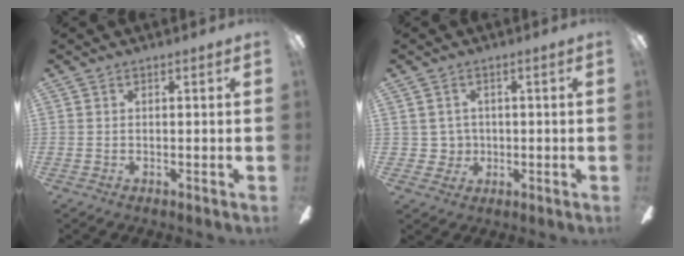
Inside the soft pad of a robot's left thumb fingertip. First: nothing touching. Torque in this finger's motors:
{"motor_torque": [0.04, -0.02, -0.31, 0.03, 0.00]}